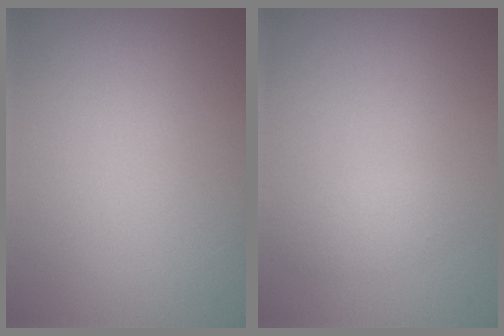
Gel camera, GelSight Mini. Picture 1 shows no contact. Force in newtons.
{"total": 1.2, "press": 1.2, "slide": 0.0}